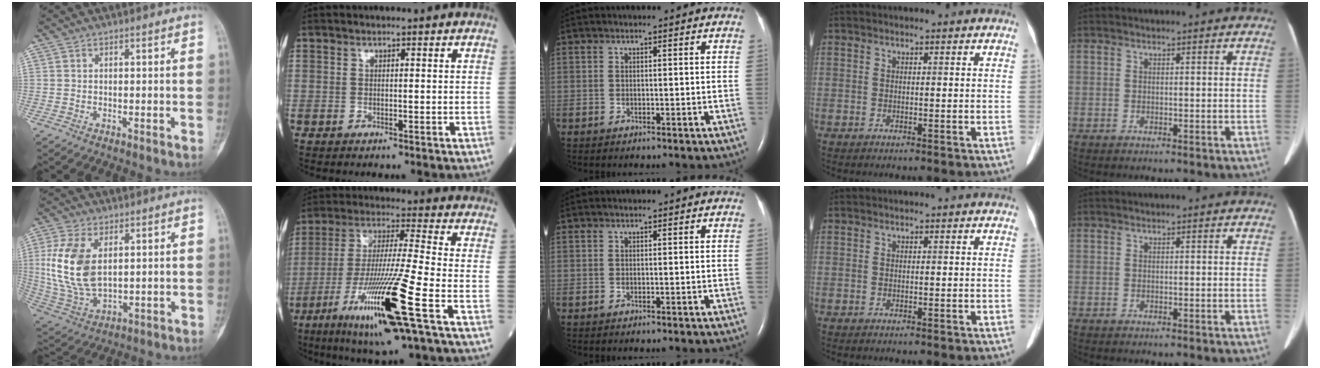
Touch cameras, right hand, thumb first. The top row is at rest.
{"thumb": {"total": 14.3, "force": [2.4, 8.2, 11.4], "torque": [-0.235, -0.010, 0.058]}, "index": {"total": 17.8, "force": [-7.6, -0.4, 16.1], "torque": [-0.330, -0.034, -0.141]}}